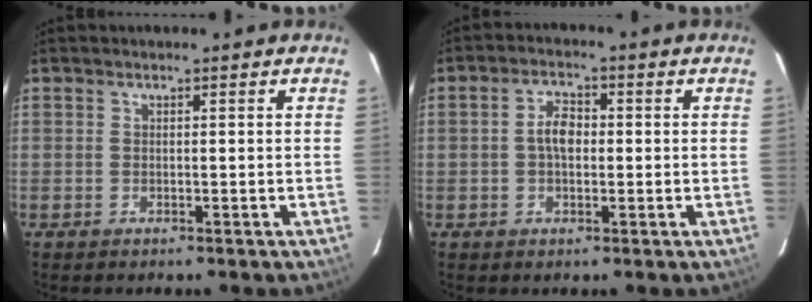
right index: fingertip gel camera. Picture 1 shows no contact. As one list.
[{"total": 4.3, "force": [-0.1, 2.6, 3.4], "torque": [-0.064, 0.012, -0.001]}]